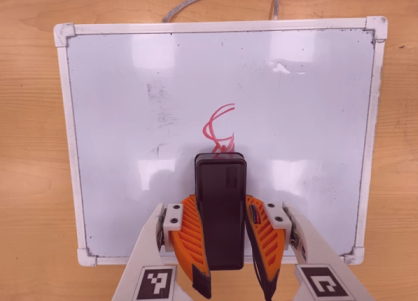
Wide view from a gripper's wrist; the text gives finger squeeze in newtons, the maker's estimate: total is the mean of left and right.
{"total": 8.7, "left": 7.3, "right": 10.0}